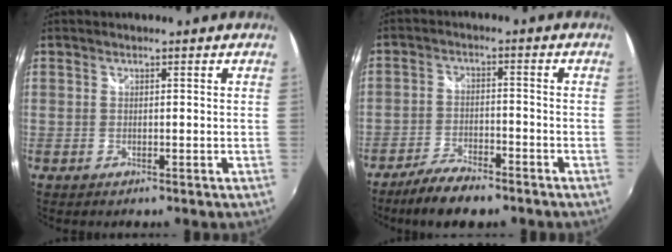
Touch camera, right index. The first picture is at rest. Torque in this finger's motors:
{"motor_torque": [0.53, -0.49, 0.17, 0.06]}